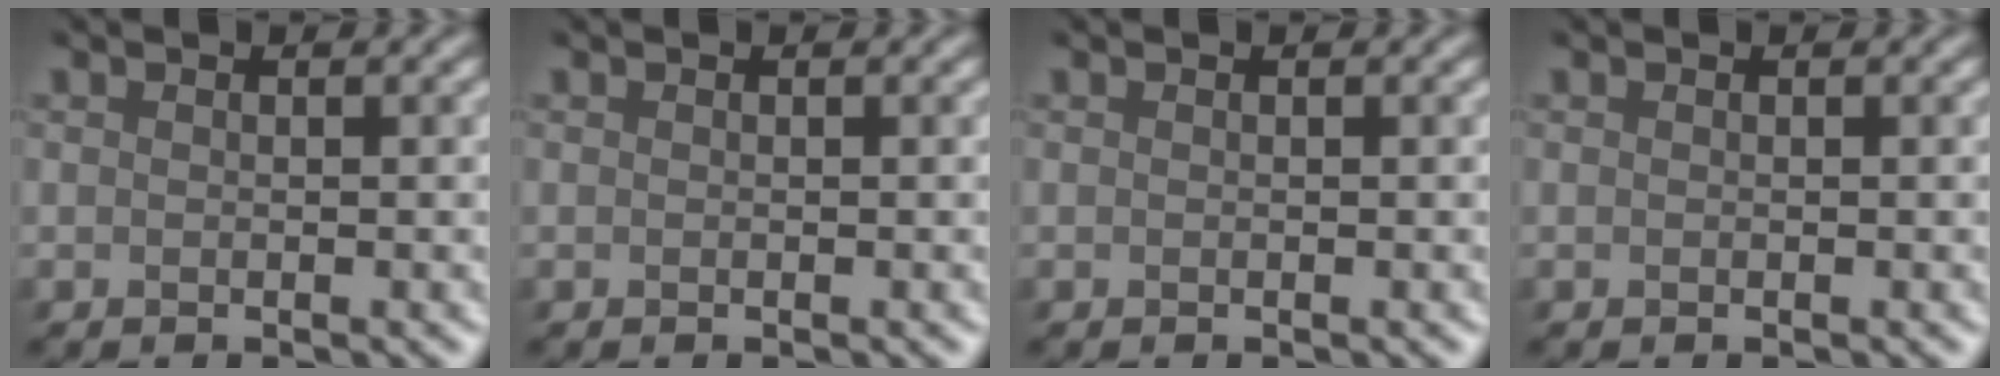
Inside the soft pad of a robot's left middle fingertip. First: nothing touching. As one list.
[{"total": 0.0}, {"total": 0.0}, {"total": 0.0}]